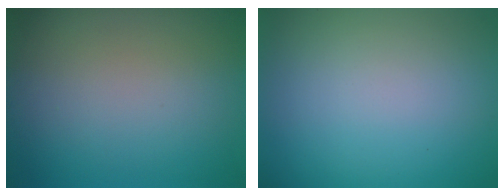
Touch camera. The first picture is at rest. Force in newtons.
{"total": 0.0}